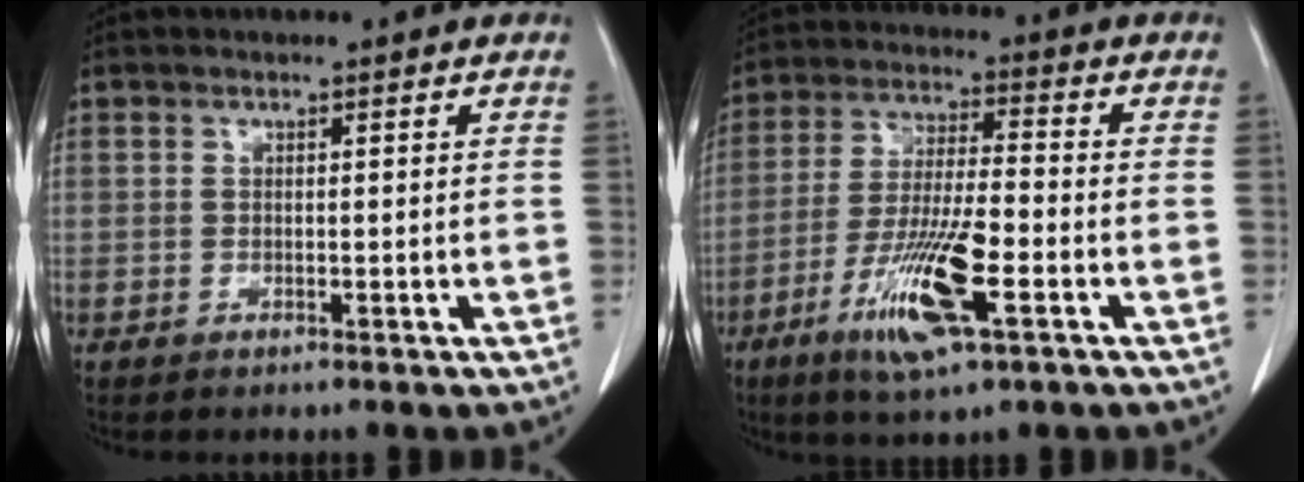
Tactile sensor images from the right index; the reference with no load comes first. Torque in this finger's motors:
{"motor_torque": [1.33, -0.81, 0.33, 0.21]}